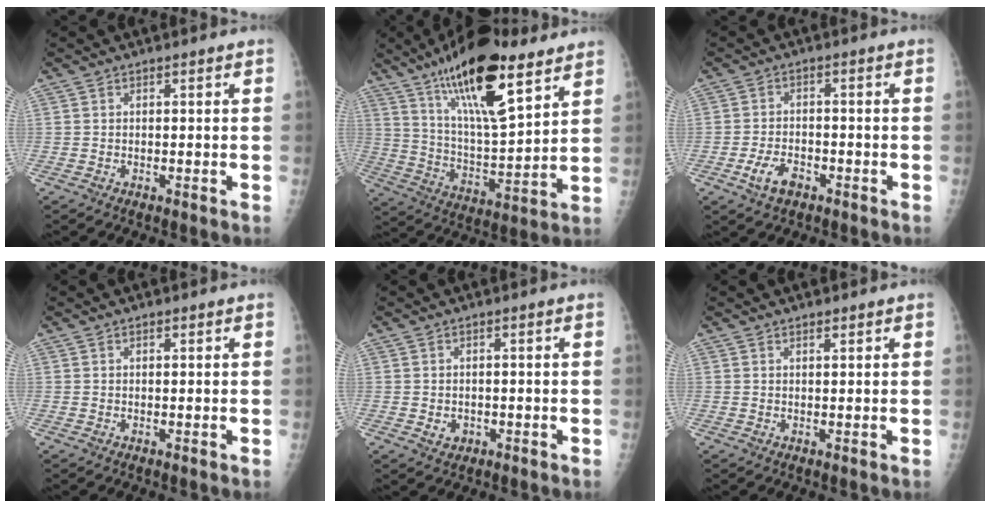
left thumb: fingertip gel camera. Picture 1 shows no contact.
{"total": 21.3, "force": [13.0, 6.5, 15.6], "torque": [-0.246, -0.057, 0.226]}
{"total": 5.1, "force": [-2.7, 3.0, 3.2], "torque": [-0.058, 0.015, -0.048]}
{"total": 0.7, "force": [0.4, 0.4, 0.5], "torque": [-0.007, -0.001, 0.005]}
{"total": 2.2, "force": [-0.4, 1.9, 1.1], "torque": [-0.007, 0.001, 0.001]}
{"total": 1.2, "force": [0.9, 0.5, 0.6], "torque": [-0.006, -0.004, 0.013]}